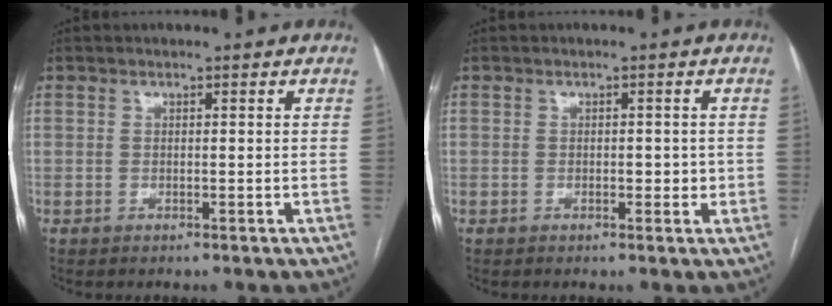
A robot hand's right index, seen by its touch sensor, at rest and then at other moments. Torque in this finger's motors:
{"motor_torque": [0.24, 0.03, 0.03, 0.02]}